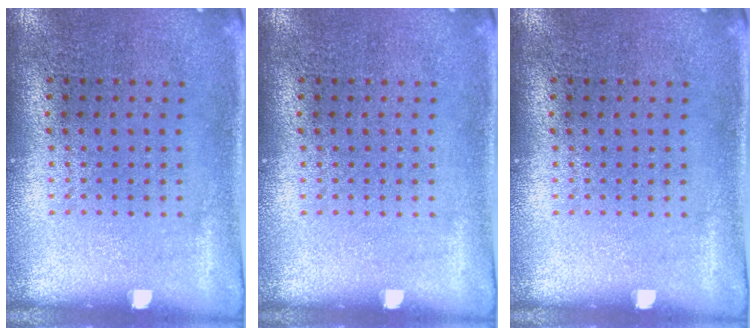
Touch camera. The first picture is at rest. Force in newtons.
{"total": 0.0}
{"total": 0.0}